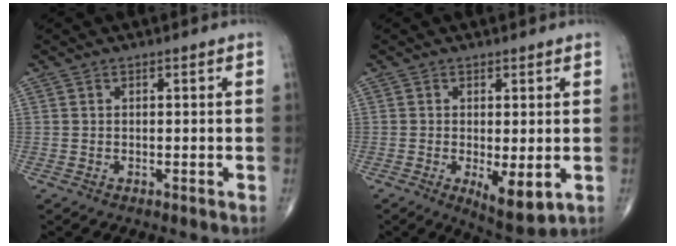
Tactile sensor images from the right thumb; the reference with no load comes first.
{"total": 7.1, "force": [-1.4, 2.4, 6.5], "torque": [-0.097, -0.023, -0.016]}